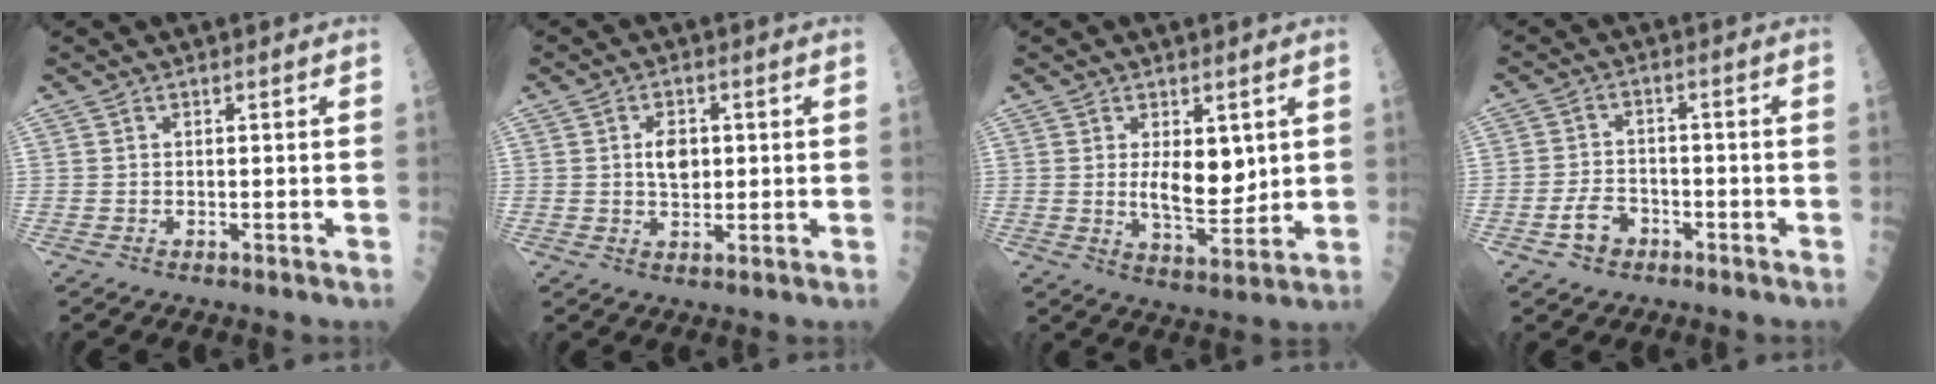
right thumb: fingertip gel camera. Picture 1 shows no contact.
{"total": 4.7, "force": [0.6, 3.0, 3.5], "torque": [-0.042, -0.001, 0.009]}
{"total": 7.5, "force": [1.5, 3.6, 6.4], "torque": [-0.082, -0.021, 0.035]}
{"total": 4.8, "force": [-2.5, 3.4, 2.3], "torque": [-0.027, 0.026, -0.042]}